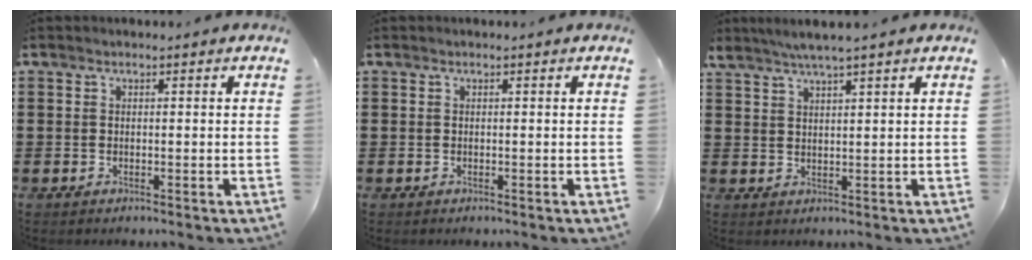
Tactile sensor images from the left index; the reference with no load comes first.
{"total": 0.0}
{"total": 3.3, "force": [2.8, -0.3, 1.7], "torque": [-0.040, -0.002, 0.051]}